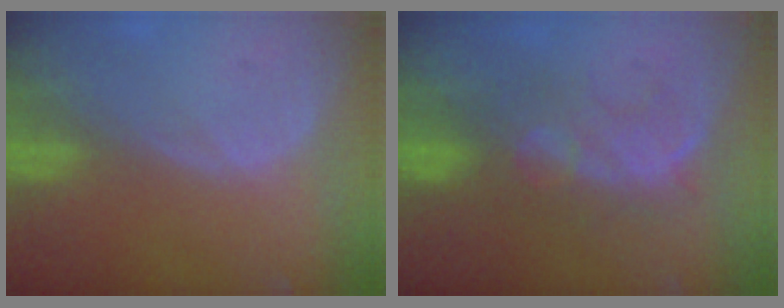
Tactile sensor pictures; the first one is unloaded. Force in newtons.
{"total": 8.0, "press": 7.8, "slide": 1.6}